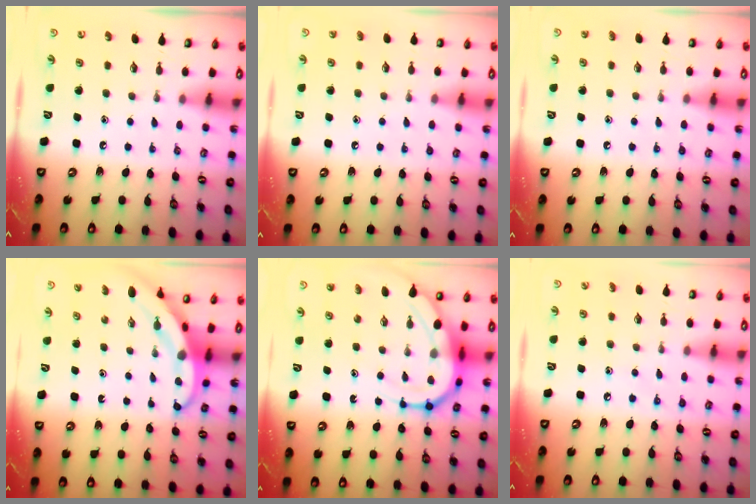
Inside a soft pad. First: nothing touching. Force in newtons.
{"total": 2.5, "press": 2.4, "slide": 0.3}
{"total": 4.1, "press": 4.1, "slide": 0.5}
{"total": 4.8, "press": 4.8, "slide": 0.5}
{"total": 12.9, "press": 12.9, "slide": 1.2}
{"total": 4.8, "press": 4.7, "slide": 0.6}